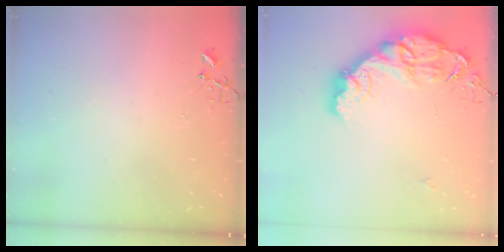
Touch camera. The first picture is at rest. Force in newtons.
{"total": 18.2, "press": 18.2, "slide": 1.3}